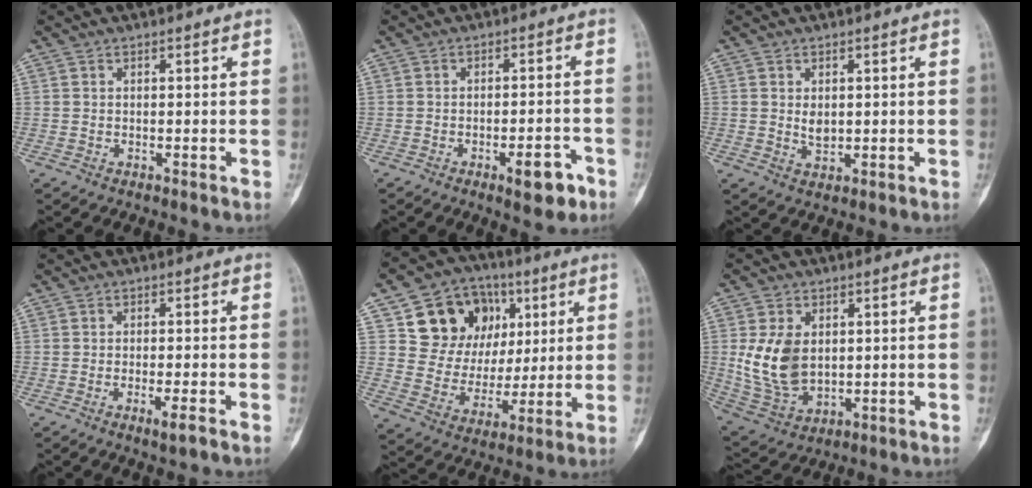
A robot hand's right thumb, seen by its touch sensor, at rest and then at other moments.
{"total": 6.3, "force": [-3.3, 2.2, 4.8], "torque": [-0.056, 0.019, -0.040]}
{"total": 2.6, "force": [0.5, 1.7, 1.9], "torque": [-0.026, -0.008, 0.014]}
{"total": 2.8, "force": [-1.5, 0.3, 2.3], "torque": [-0.044, -0.001, -0.027]}
{"total": 17.5, "force": [6.5, 14.1, 8.2], "torque": [-0.087, 0.003, 0.121]}
{"total": 11.7, "force": [1.4, 7.8, 8.6], "torque": [-0.152, -0.011, 0.046]}